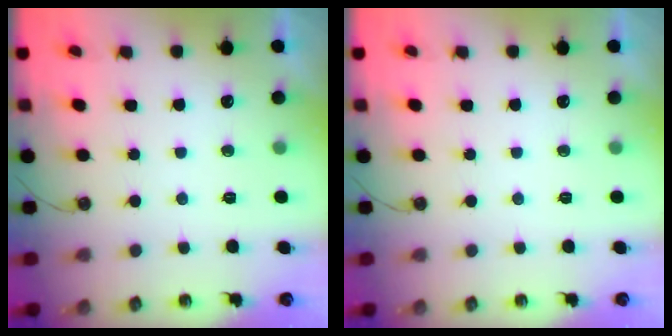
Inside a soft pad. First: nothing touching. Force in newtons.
{"total": 0.0}